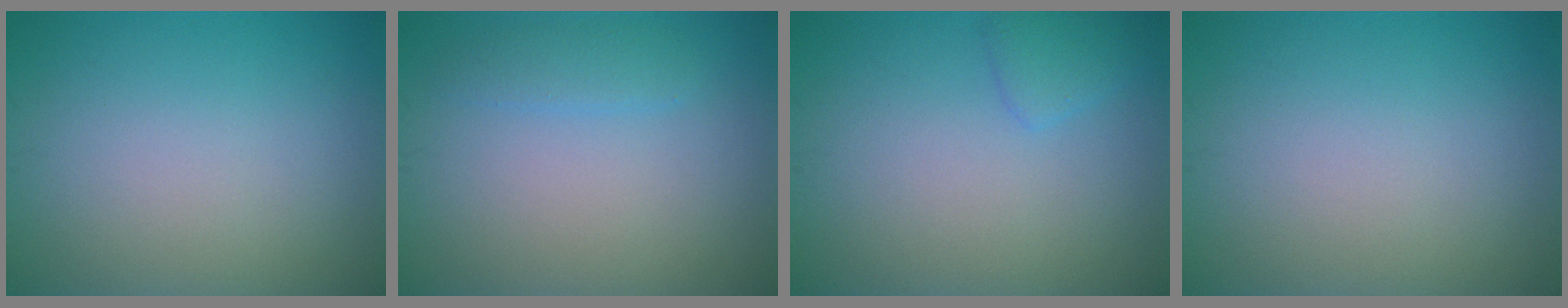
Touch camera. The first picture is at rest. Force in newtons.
{"total": 1.4, "press": 1.4, "slide": 0.1}
{"total": 1.4, "press": 1.4, "slide": 0.1}
{"total": 0.0}